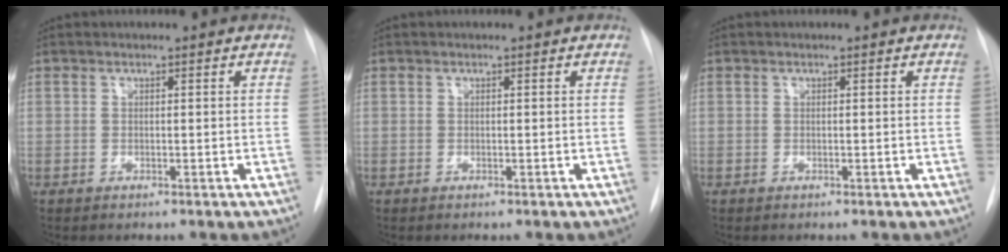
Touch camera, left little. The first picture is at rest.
{"total": 0.0}
{"total": 0.0}